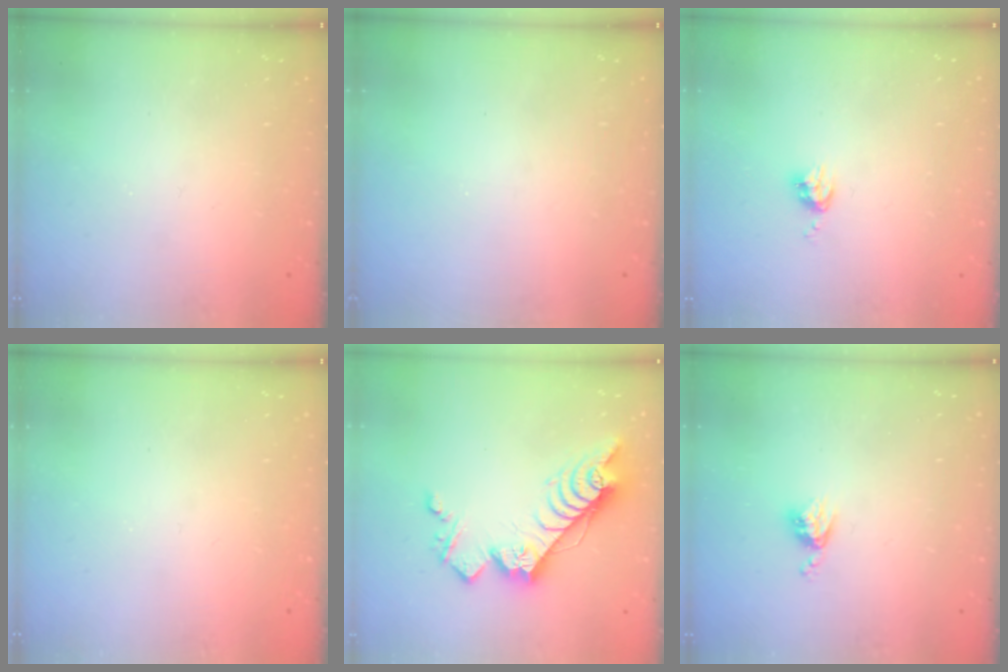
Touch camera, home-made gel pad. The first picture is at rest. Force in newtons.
{"total": 0.0}
{"total": 4.2, "press": 4.1, "slide": 0.6}
{"total": 0.0}
{"total": 14.6, "press": 14.5, "slide": 1.0}
{"total": 3.6, "press": 3.6, "slide": 0.4}